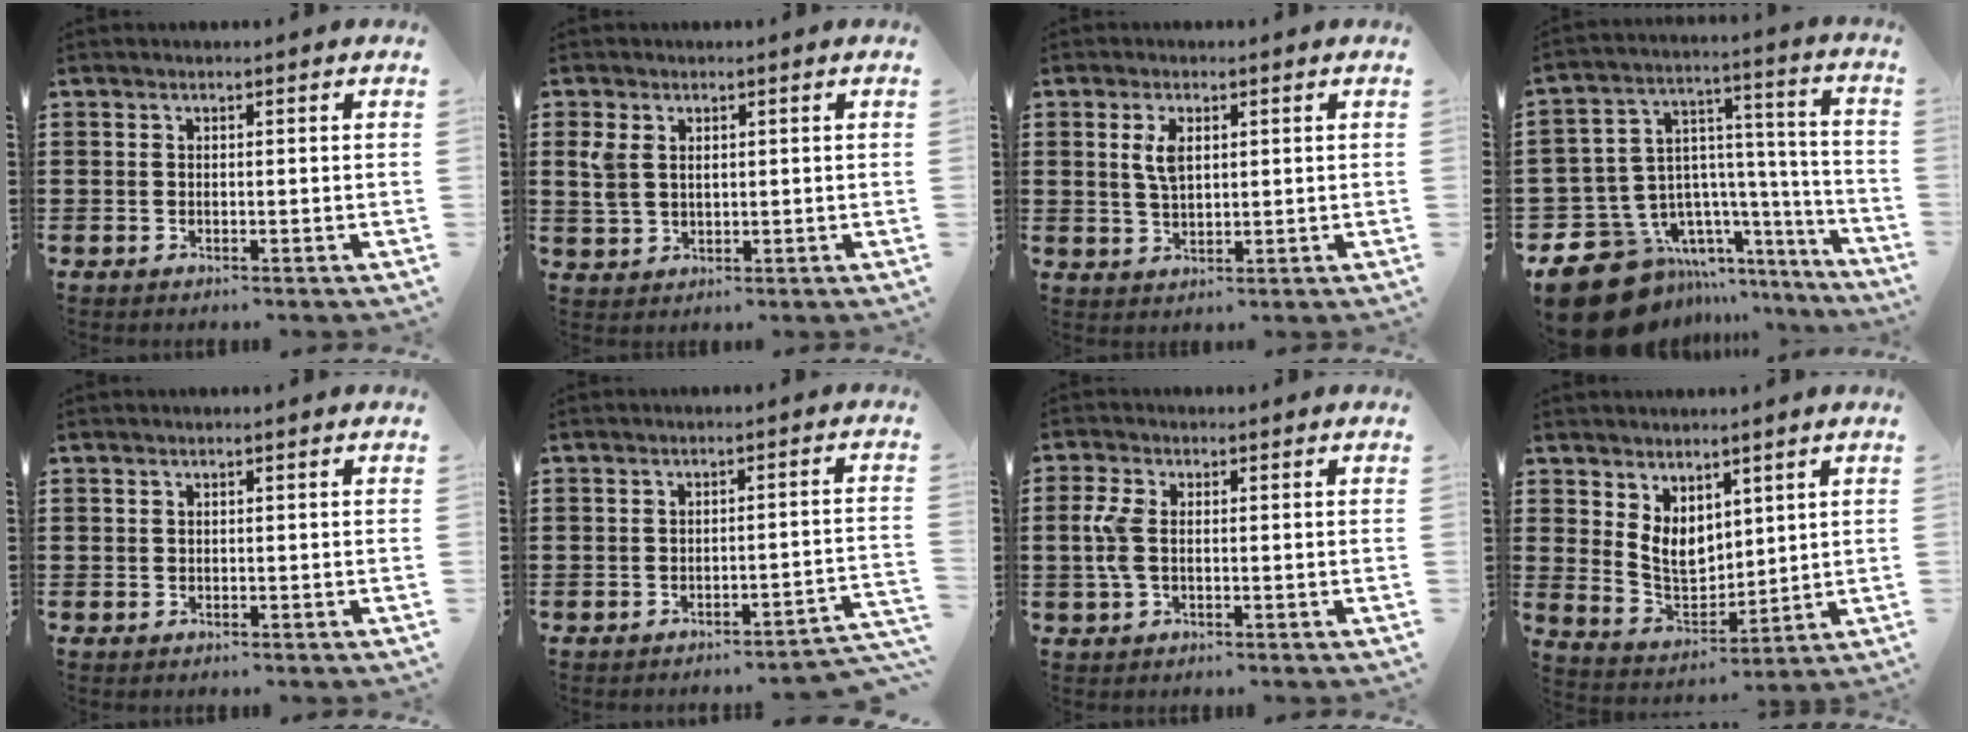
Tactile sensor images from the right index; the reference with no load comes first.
{"total": 3.4, "force": [1.3, 2.3, 2.2], "torque": [-0.057, 0.007, 0.020]}
{"total": 3.8, "force": [1.1, 1.8, 3.2], "torque": [-0.070, 0.008, 0.019]}
{"total": 12.6, "force": [-9.0, 8.0, 3.7], "torque": [-0.098, 0.014, -0.156]}
{"total": 0.0}
{"total": 2.6, "force": [-2.4, -0.3, 1.1], "torque": [-0.022, -0.005, -0.052]}
{"total": 4.3, "force": [-0.1, 2.1, 3.7], "torque": [-0.101, -0.004, -0.011]}
{"total": 6.1, "force": [3.1, 4.1, 3.2], "torque": [-0.077, -0.002, 0.062]}